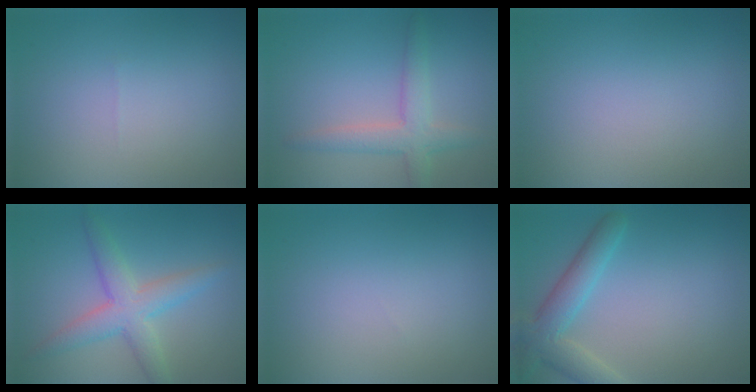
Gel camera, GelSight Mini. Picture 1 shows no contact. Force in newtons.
{"total": 3.4, "press": 3.4, "slide": 0.2}
{"total": 0.0}
{"total": 4.4, "press": 4.4, "slide": 0.2}
{"total": 0.0}
{"total": 4.5, "press": 4.5, "slide": 0.4}